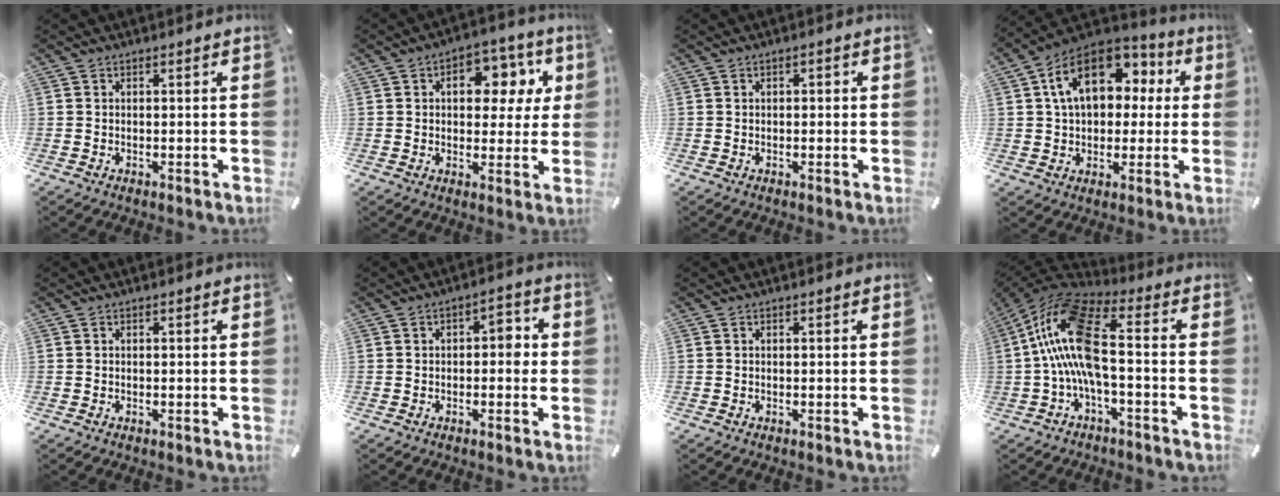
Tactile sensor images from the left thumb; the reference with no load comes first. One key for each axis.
{"total": 10.7, "fx": 2.9, "fy": 7.2, "fz": 7.3, "tx": -0.086, "ty": -0.006, "tz": 0.040}
{"total": 0.9, "fx": -0.1, "fy": 0.7, "fz": 0.6, "tx": -0.010, "ty": 0.005, "tz": -0.004}
{"total": 15.8, "fx": 4.5, "fy": 11.6, "fz": 9.8, "tx": -0.172, "ty": -0.004, "tz": 0.083}
{"total": 0.0}
{"total": 3.8, "fx": -0.8, "fy": 2.1, "fz": 3.0, "tx": -0.040, "ty": 0.010, "tz": -0.022}
{"total": 0.0}
{"total": 15.2, "fx": -1.2, "fy": 5.9, "fz": 14.0, "tx": -0.290, "ty": -0.001, "tz": -0.026}